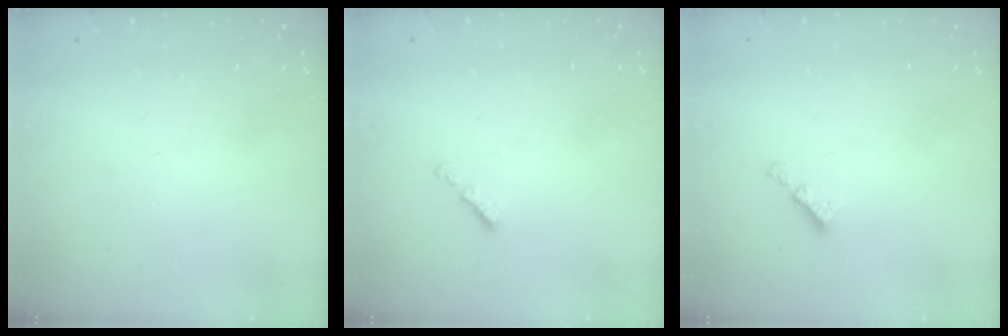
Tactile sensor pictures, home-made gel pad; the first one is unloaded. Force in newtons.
{"total": 0.8, "press": 0.7, "slide": 0.4}
{"total": 2.4, "press": 2.4, "slide": 0.4}